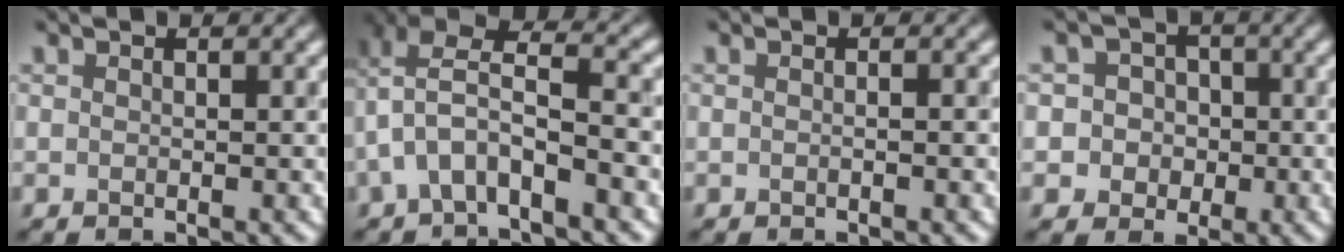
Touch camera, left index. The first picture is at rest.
{"total": 4.9, "force": [-1.5, 2.2, 4.1], "torque": [-0.086, 0.018, -0.026]}
{"total": 1.0, "force": [-0.1, 0.6, 0.8], "torque": [0.006, -0.011, -0.016]}
{"total": 4.0, "force": [-0.4, 4.0, 0.6], "torque": [0.014, 0.024, -0.021]}